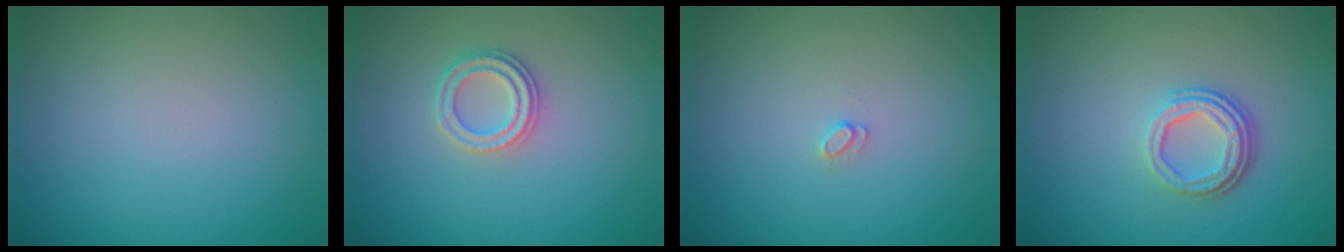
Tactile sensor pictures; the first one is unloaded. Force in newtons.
{"total": 2.3, "press": 2.2, "slide": 0.5}
{"total": 0.7, "press": 0.7, "slide": 0.1}
{"total": 3.5, "press": 2.6, "slide": 2.3}